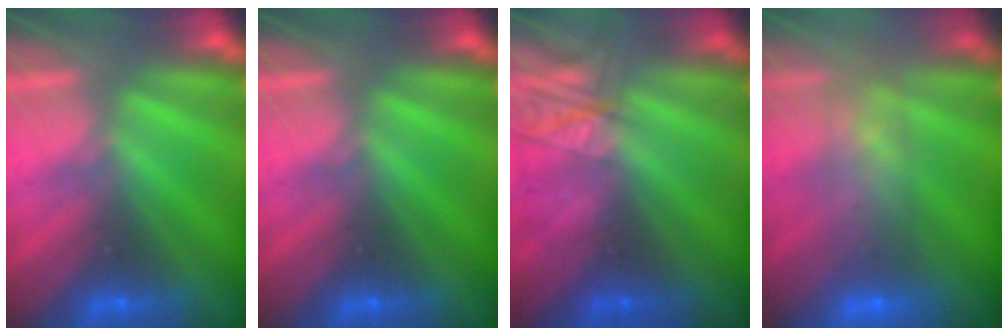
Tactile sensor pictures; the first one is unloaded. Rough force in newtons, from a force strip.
{"total": 0.0}
{"total": 2.3}
{"total": 9.6}